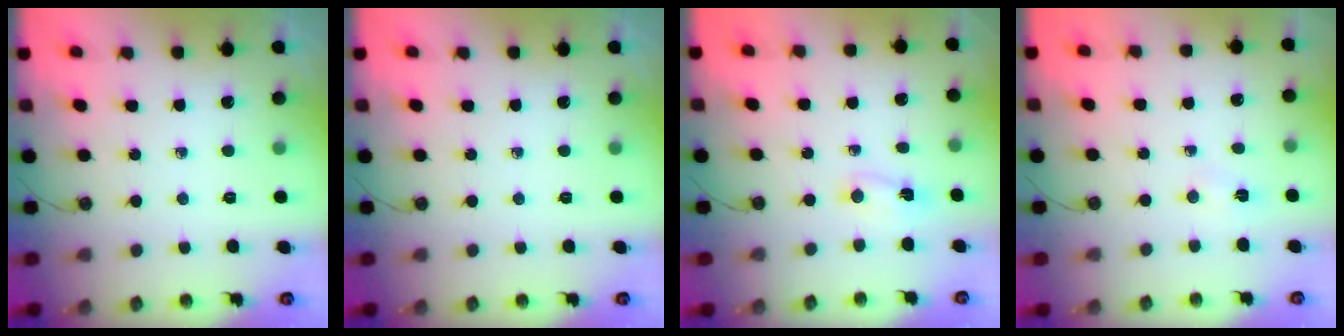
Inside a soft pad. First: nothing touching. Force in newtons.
{"total": 0.0}
{"total": 11.3, "press": 2.7, "slide": 10.9}
{"total": 2.7, "press": 1.1, "slide": 2.5}